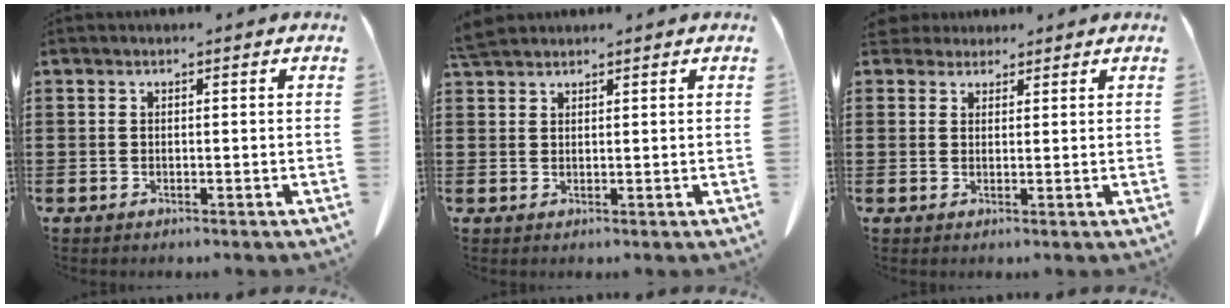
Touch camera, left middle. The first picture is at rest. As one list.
[{"total": 2.7, "force": [2.5, 0.5, 1.0], "torque": [-0.027, 0.000, 0.050]}, {"total": 2.5, "force": [2.2, 1.1, 0.3], "torque": [-0.006, 0.000, 0.043]}]